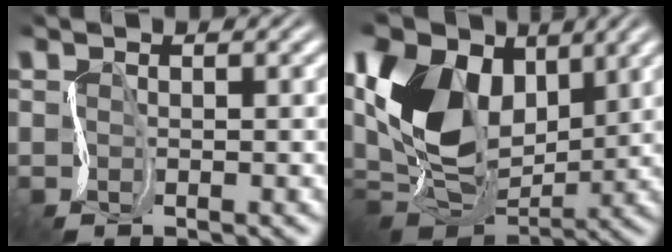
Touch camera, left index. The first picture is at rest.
{"total": 13.2, "force": [3.1, 9.2, 8.9], "torque": [-0.196, 0.013, 0.043]}